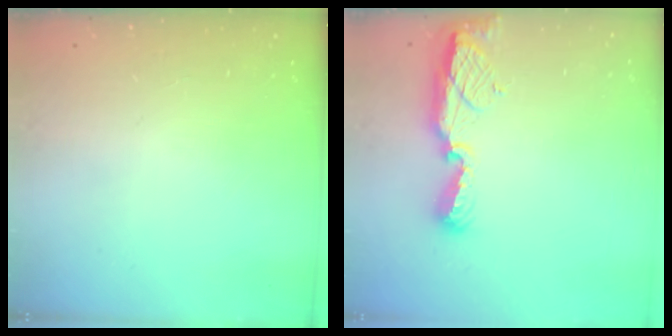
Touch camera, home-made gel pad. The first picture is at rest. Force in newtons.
{"total": 9.0, "press": 9.0, "slide": 0.8}